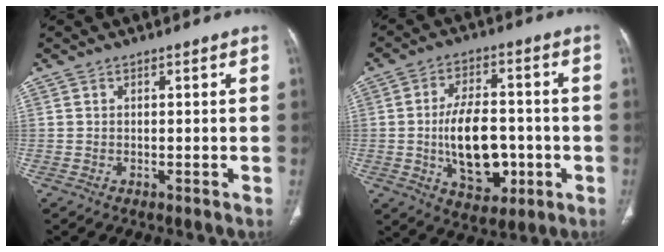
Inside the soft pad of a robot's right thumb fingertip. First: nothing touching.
{"total": 14.0, "force": [-2.2, 8.3, 11.1], "torque": [-0.160, 0.013, -0.025]}